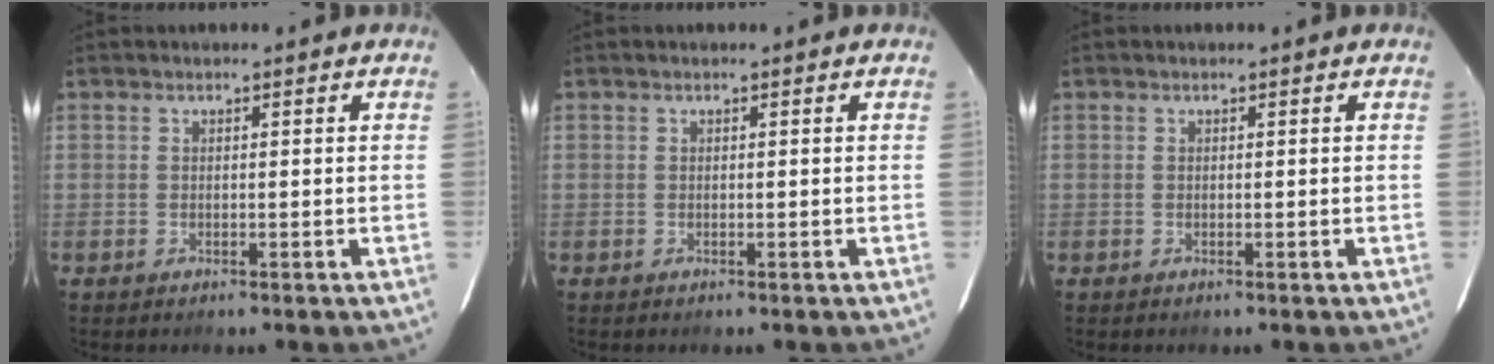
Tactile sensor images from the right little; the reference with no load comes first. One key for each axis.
{"total": 0.0}
{"total": 0.0}